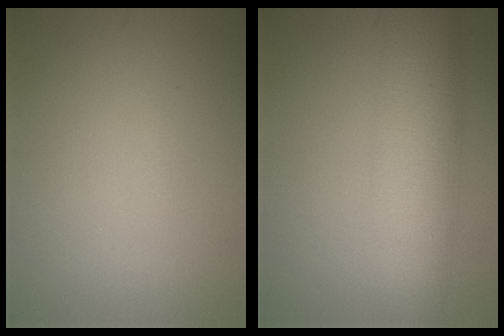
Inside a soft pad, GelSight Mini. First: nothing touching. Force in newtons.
{"total": 6.8, "press": 6.8, "slide": 0.1}